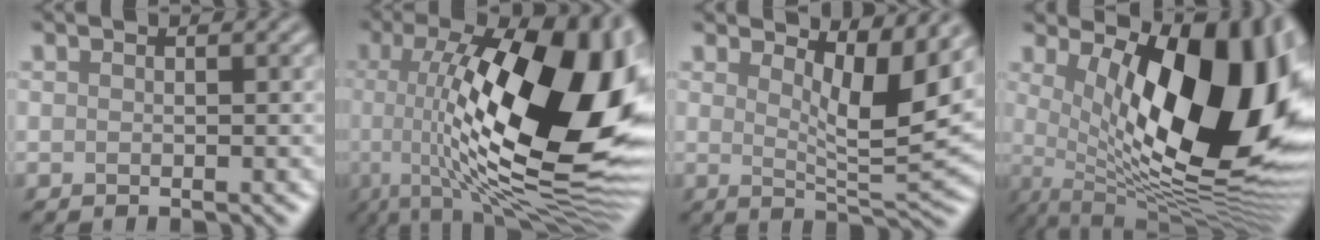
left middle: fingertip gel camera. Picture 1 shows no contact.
{"total": 18.2, "force": [1.0, 6.9, 16.8], "torque": [-0.239, 0.005, 0.019]}
{"total": 5.9, "force": [2.9, 1.5, 4.9], "torque": [-0.071, -0.011, 0.045]}
{"total": 14.9, "force": [2.3, 6.3, 13.3], "torque": [-0.170, -0.016, 0.039]}